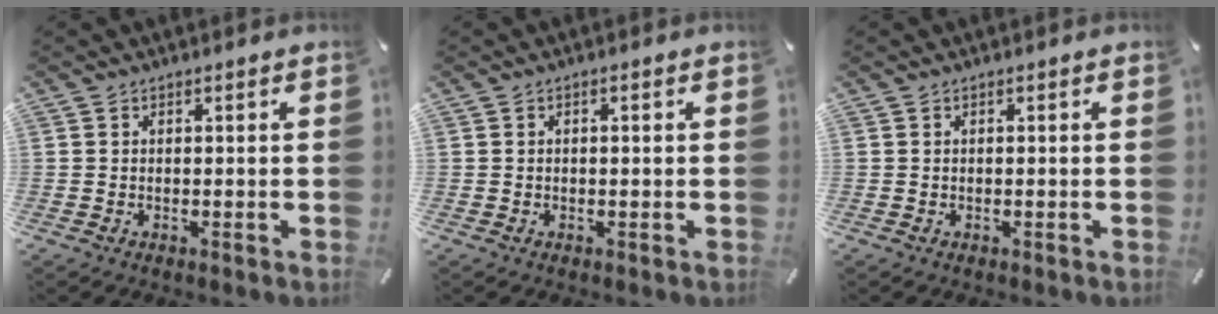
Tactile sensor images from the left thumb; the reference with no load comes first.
{"total": 0.7, "force": [-0.1, 0.2, 0.7], "torque": [-0.012, 0.001, -0.002]}
{"total": 0.0}